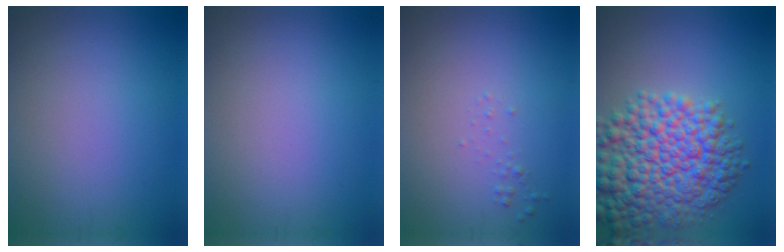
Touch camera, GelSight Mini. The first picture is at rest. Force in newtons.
{"total": 0.0}
{"total": 0.6, "press": 0.6, "slide": 0.0}
{"total": 10.8, "press": 10.8, "slide": 0.3}